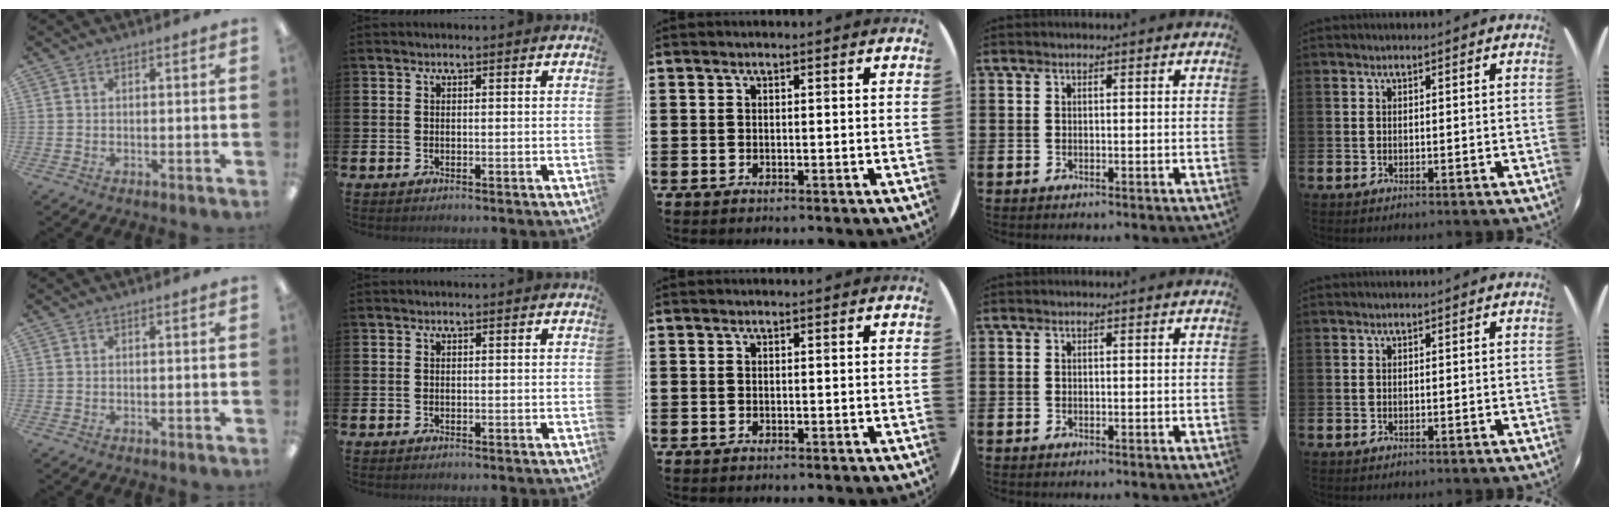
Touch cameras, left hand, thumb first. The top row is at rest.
{}